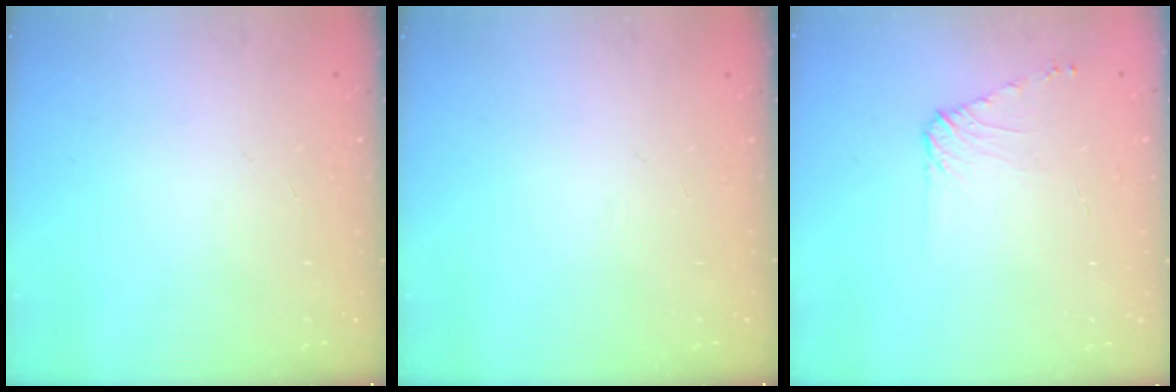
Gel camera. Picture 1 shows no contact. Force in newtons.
{"total": 0.0}
{"total": 6.5, "press": 6.4, "slide": 1.2}